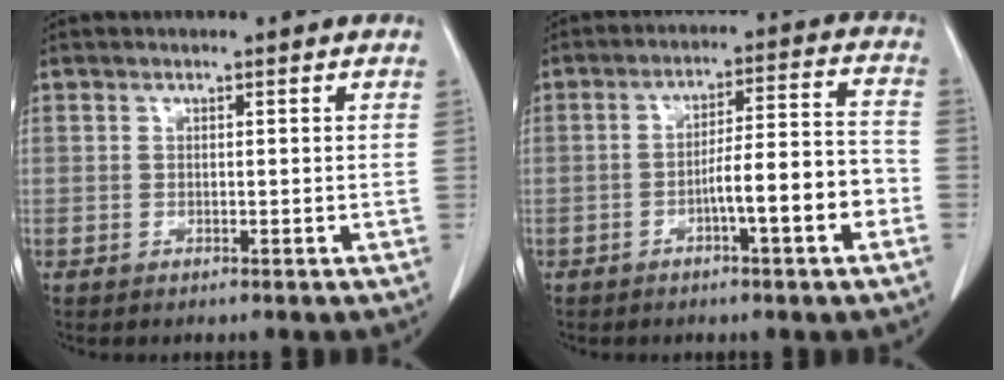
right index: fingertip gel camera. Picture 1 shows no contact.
{"total": 9.4, "force": [-3.6, 0.8, 8.7], "torque": [-0.134, 0.022, -0.055]}